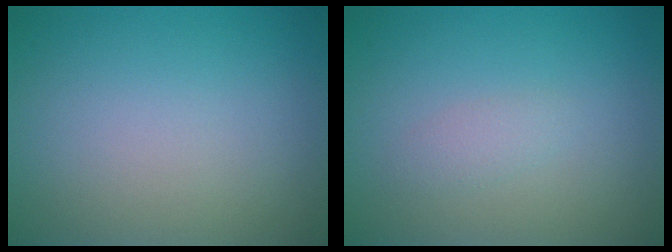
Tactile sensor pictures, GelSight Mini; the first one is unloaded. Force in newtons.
{"total": 1.1, "press": 1.1, "slide": 0.0}